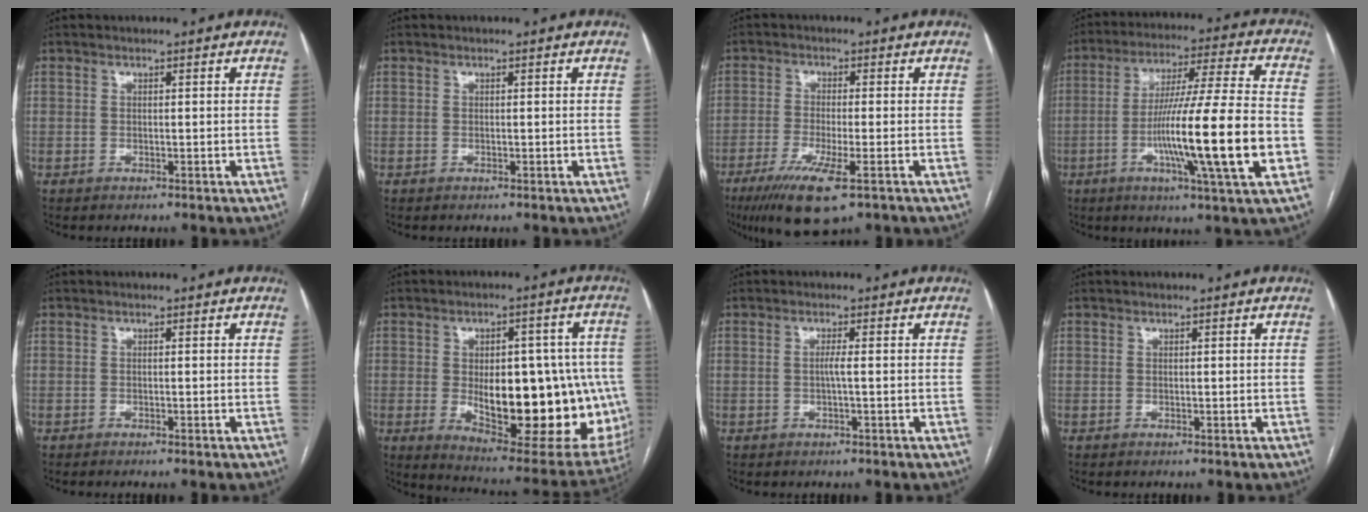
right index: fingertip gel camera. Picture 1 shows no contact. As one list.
[{"total": 0.0}, {"total": 9.5, "force": [-5.4, 1.2, 7.8], "torque": [-0.142, -0.027, -0.088]}, {"total": 19.7, "force": [-4.8, -0.4, 19.1], "torque": [-0.312, -0.010, -0.085]}, {"total": 0.6, "force": [-0.4, -0.2, 0.3], "torque": [-0.010, 0.003, -0.010]}, {"total": 23.2, "force": [-2.6, 9.4, 21.1], "torque": [-0.237, 0.008, -0.005]}, {"total": 1.4, "force": [-0.1, -0.2, 1.4], "torque": [-0.027, 0.001, -0.003]}, {"total": 0.0}]